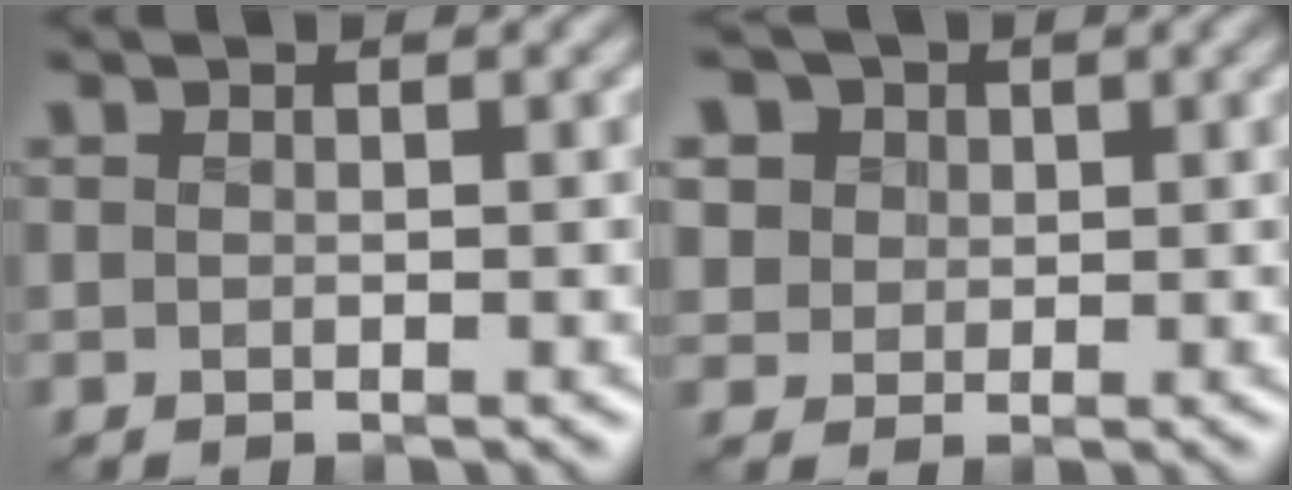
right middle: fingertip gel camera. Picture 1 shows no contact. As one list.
[{"total": 6.1, "force": [2.9, 4.8, 2.4], "torque": [-0.068, 0.015, 0.038]}]